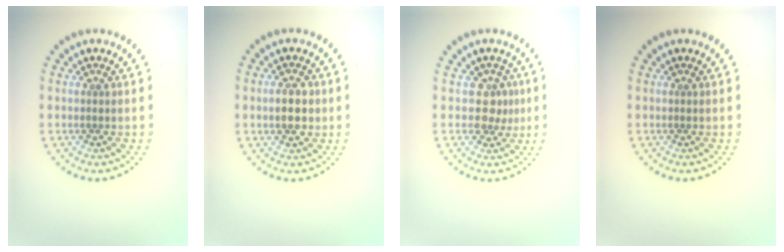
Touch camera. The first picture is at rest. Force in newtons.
{"total": 2.9, "press": 2.9, "slide": 0.2}
{"total": 2.0, "press": 1.6, "slide": 1.3}
{"total": 0.0}